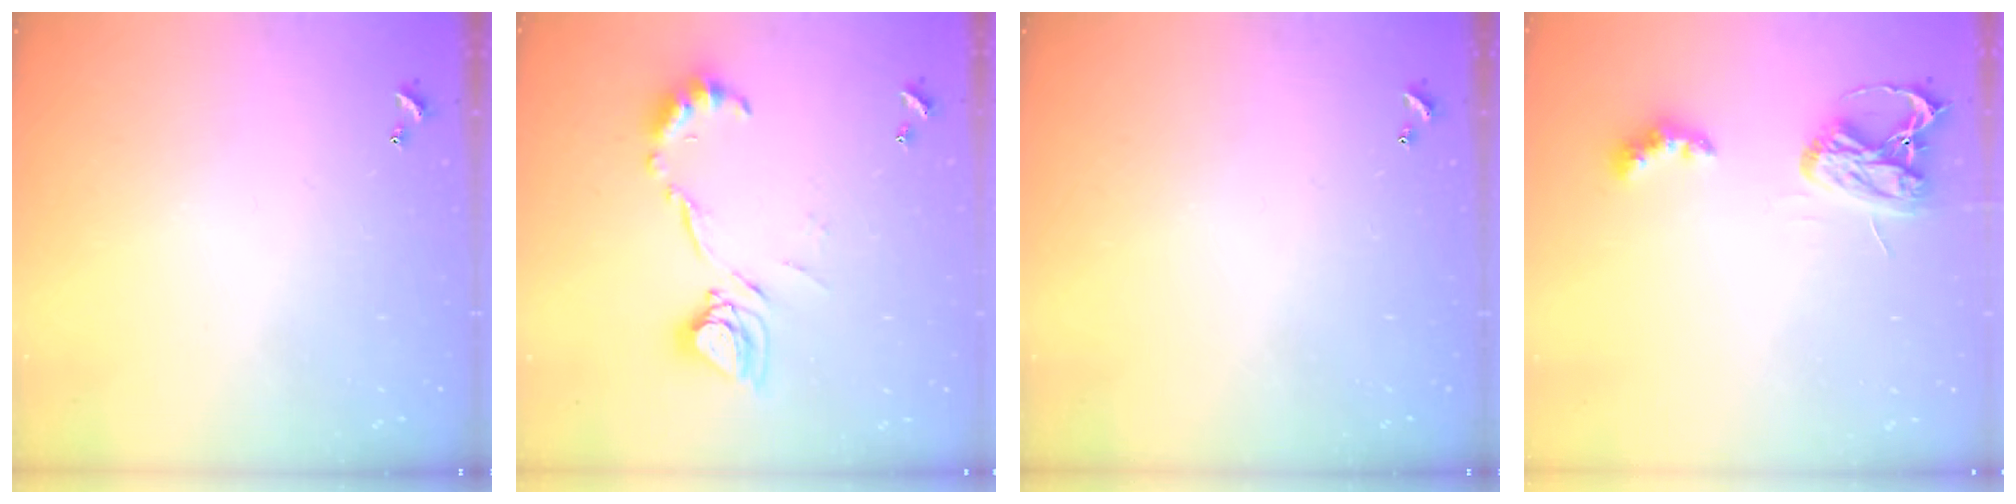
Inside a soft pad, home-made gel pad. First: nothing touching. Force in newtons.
{"total": 13.6, "press": 13.5, "slide": 1.2}
{"total": 0.0}
{"total": 6.0, "press": 5.9, "slide": 0.7}